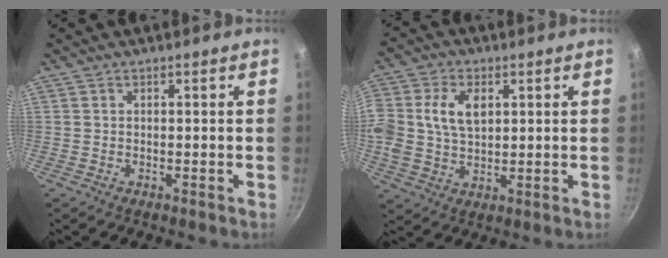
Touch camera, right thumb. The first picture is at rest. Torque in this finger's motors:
{"motor_torque": [0.82, 0.72, 1.00, 0.18, 0.44]}